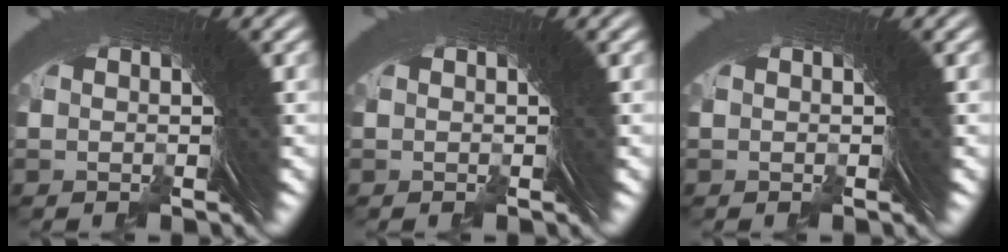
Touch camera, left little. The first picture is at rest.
{"total": 0.0}
{"total": 0.0}